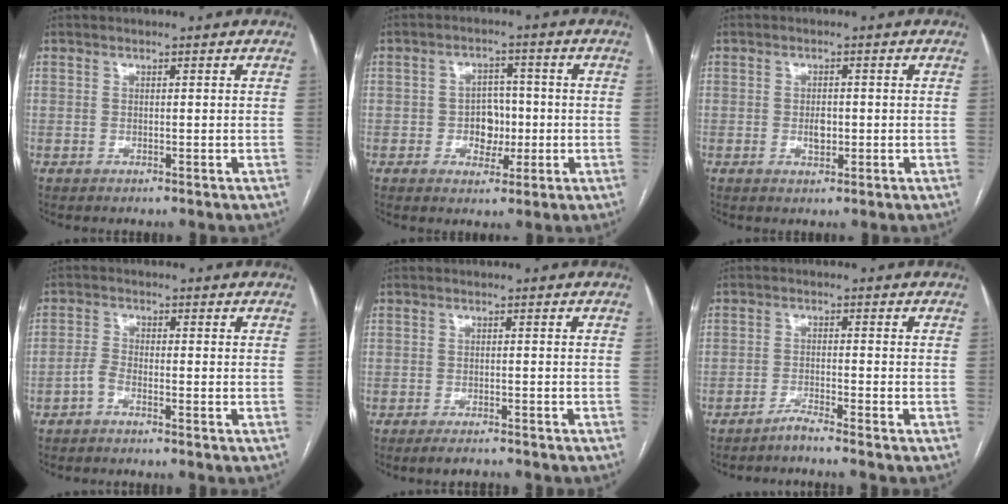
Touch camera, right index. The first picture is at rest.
{"total": 5.2, "force": [-0.9, 3.8, 3.3], "torque": [-0.050, 0.013, -0.011]}
{"total": 2.3, "force": [-0.4, 1.3, 1.9], "torque": [-0.034, 0.000, -0.003]}
{"total": 1.9, "force": [-1.4, 0.4, 1.3], "torque": [-0.031, 0.003, -0.032]}
{"total": 3.5, "force": [-3.1, 0.5, 1.5], "torque": [-0.023, -0.006, -0.043]}
{"total": 2.6, "force": [-2.2, -1.1, 0.7], "torque": [-0.017, -0.005, -0.045]}